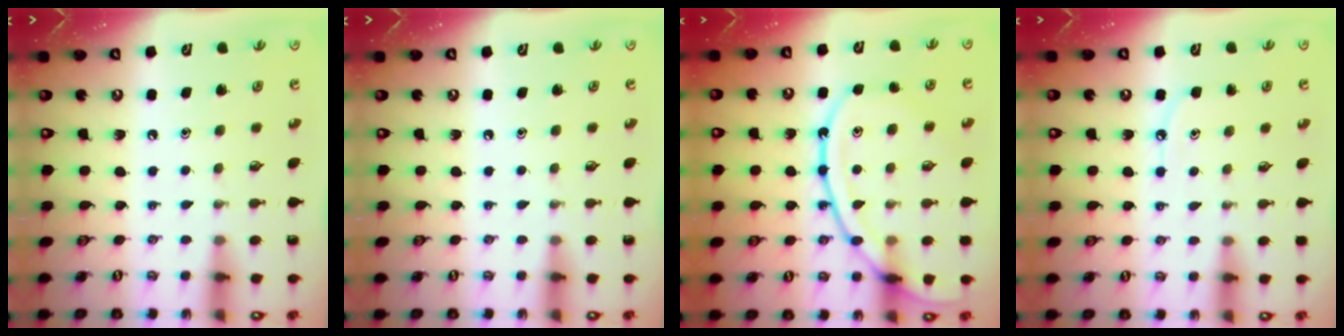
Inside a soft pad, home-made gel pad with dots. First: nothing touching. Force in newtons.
{"total": 0.0}
{"total": 16.8, "press": 16.8, "slide": 1.5}
{"total": 5.8, "press": 5.8, "slide": 0.3}